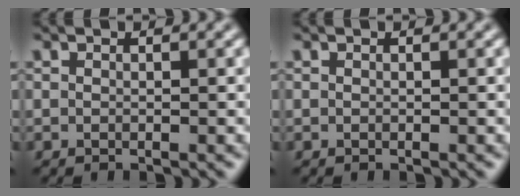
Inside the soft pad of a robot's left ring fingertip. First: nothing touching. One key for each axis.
{"total": 0.0}